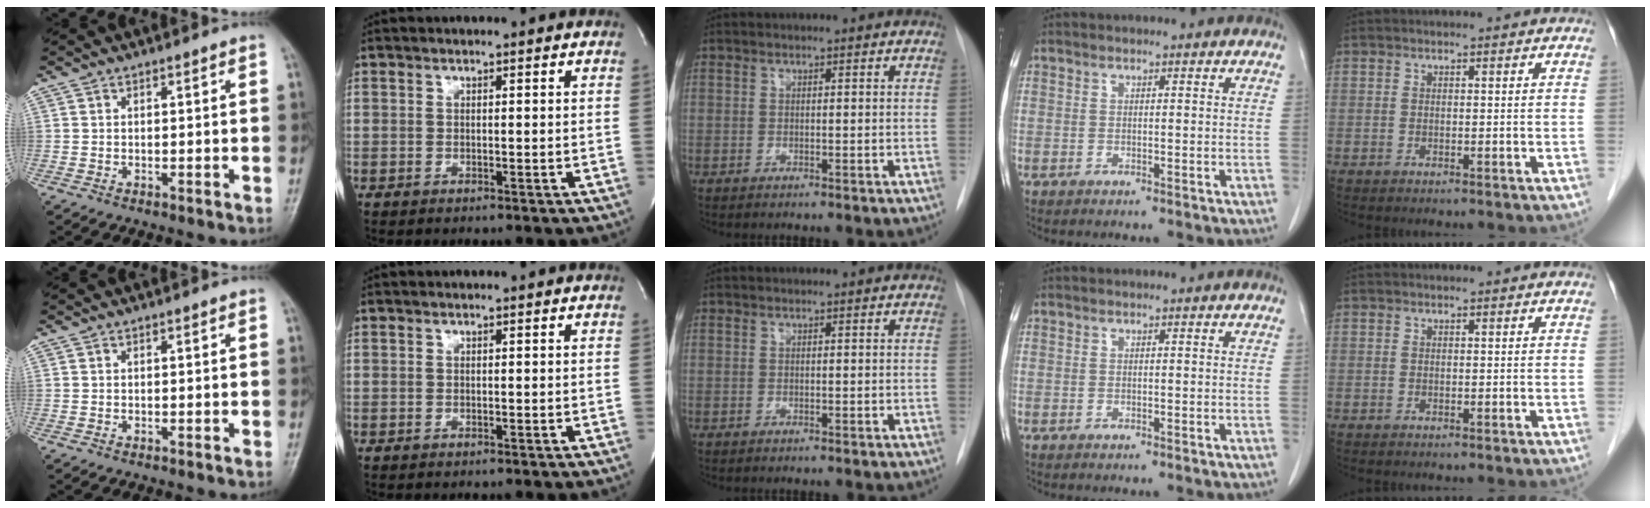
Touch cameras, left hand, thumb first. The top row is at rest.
{}